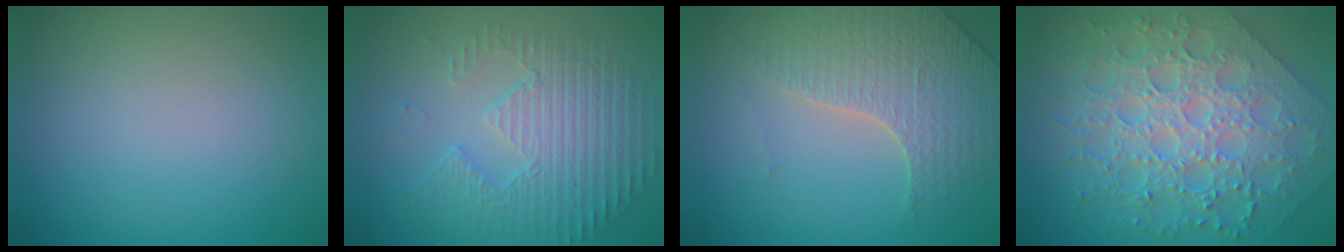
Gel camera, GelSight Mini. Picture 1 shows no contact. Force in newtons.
{"total": 5.5, "press": 3.6, "slide": 4.1}
{"total": 3.6, "press": 3.5, "slide": 0.9}
{"total": 7.2, "press": 6.0, "slide": 3.9}